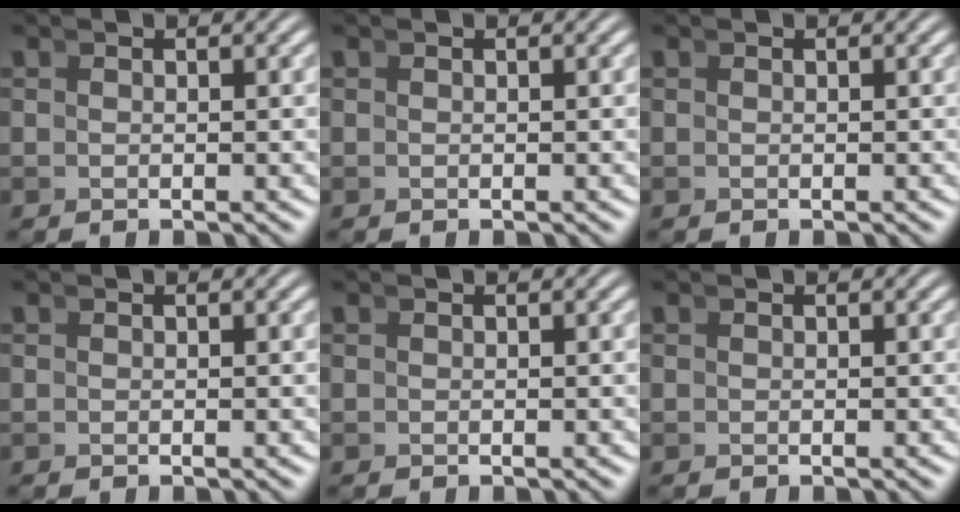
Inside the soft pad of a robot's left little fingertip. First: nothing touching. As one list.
[{"total": 0.0}, {"total": 0.0}, {"total": 0.0}, {"total": 0.0}, {"total": 0.0}]